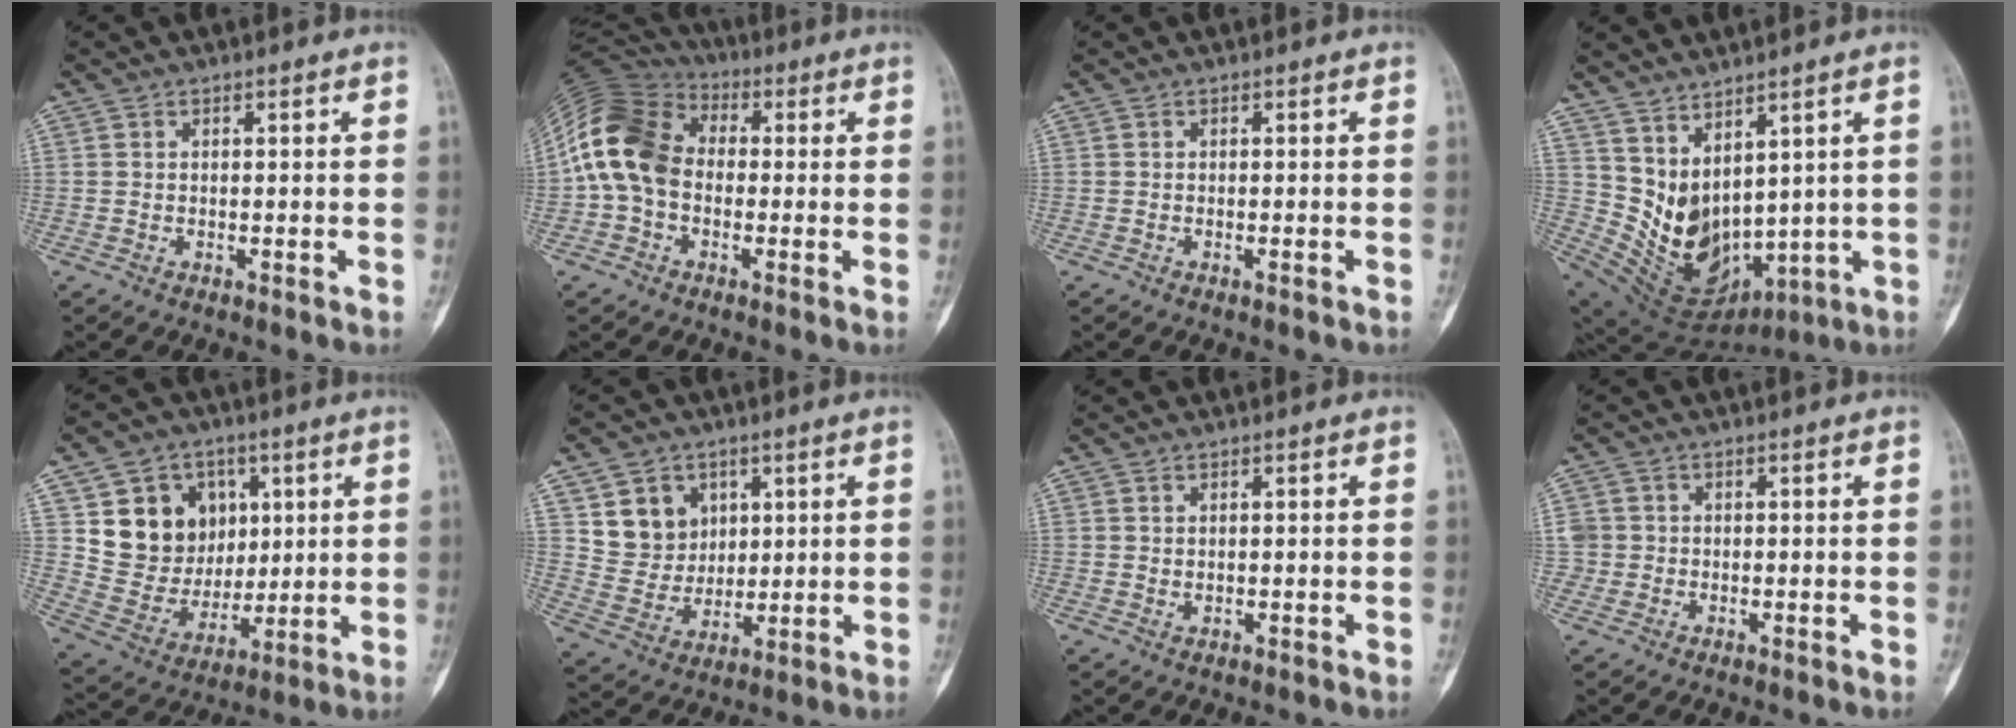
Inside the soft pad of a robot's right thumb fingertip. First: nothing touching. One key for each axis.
{"total": 14.9, "fx": -0.5, "fy": 11.1, "fz": 9.9, "tx": -0.191, "ty": 0.034, "tz": -0.022}
{"total": 0.5, "fx": -0.3, "fy": 0.1, "fz": 0.4, "tx": -0.010, "ty": -0.001, "tz": -0.003}
{"total": 12.6, "fx": 5.0, "fy": 7.4, "fz": 8.9, "tx": -0.130, "ty": -0.038, "tz": 0.132}
{"total": 15.5, "fx": 5.1, "fy": 13.2, "fz": 6.3, "tx": -0.058, "ty": -0.012, "tz": 0.108}
{"total": 9.7, "fx": 4.1, "fy": 8.2, "fz": 3.1, "tx": -0.020, "ty": -0.023, "tz": 0.085}
{"total": 0.5, "fx": 0.3, "fy": 0.3, "fz": 0.3, "tx": -0.002, "ty": -0.003, "tz": 0.006}
{"total": 2.6, "fx": -0.1, "fy": 2.5, "fz": 0.2, "tx": 0.013, "ty": 0.007, "tz": -0.002}